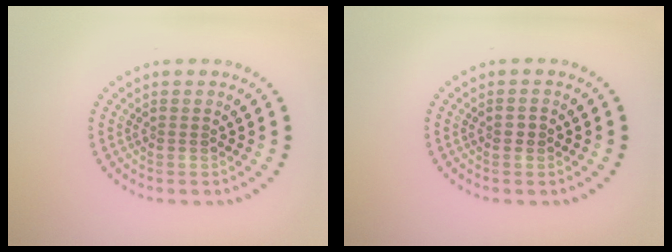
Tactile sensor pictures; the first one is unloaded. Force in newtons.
{"total": 1.0, "press": 1.0, "slide": 0.1}